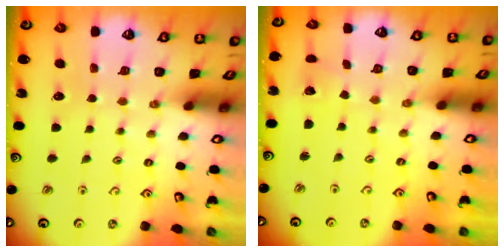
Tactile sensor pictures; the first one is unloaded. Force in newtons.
{"total": 1.7, "press": 1.7, "slide": 0.1}